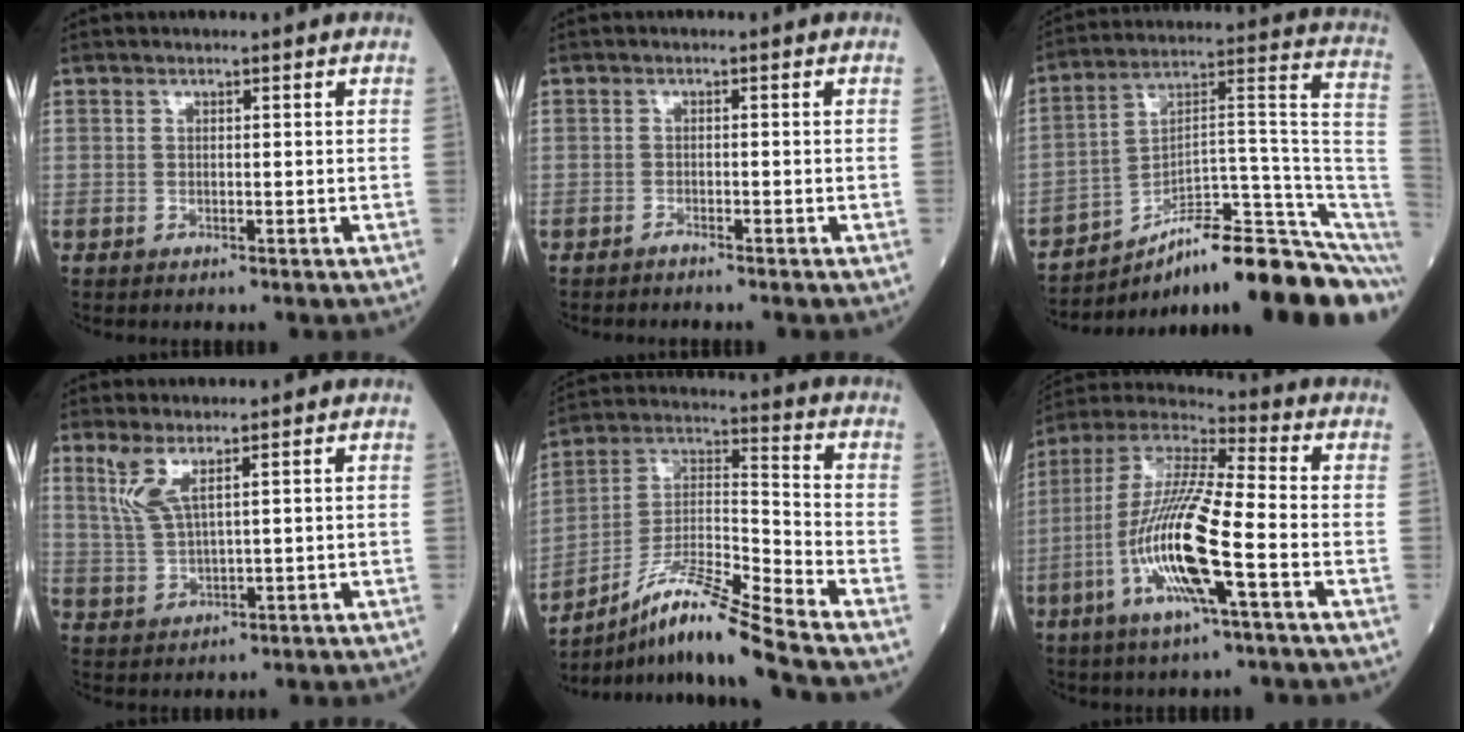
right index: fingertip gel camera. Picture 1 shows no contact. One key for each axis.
{"total": 1.1, "fx": -1.0, "fy": -0.2, "fz": 0.4, "tx": -0.009, "ty": 0.001, "tz": -0.016}
{"total": 22.3, "fx": -13.6, "fy": 3.3, "fz": 17.4, "tx": -0.161, "ty": 0.064, "tz": -0.203}
{"total": 4.5, "fx": 2.5, "fy": 0.6, "fz": 3.7, "tx": -0.092, "ty": 0.002, "tz": 0.061}
{"total": 13.6, "fx": -11.1, "fy": -1.6, "fz": 7.7, "tx": -0.146, "ty": 0.005, "tz": -0.202}
{"total": 16.0, "fx": -4.8, "fy": 1.3, "fz": 15.2, "tx": -0.316, "ty": -0.008, "tz": -0.098}